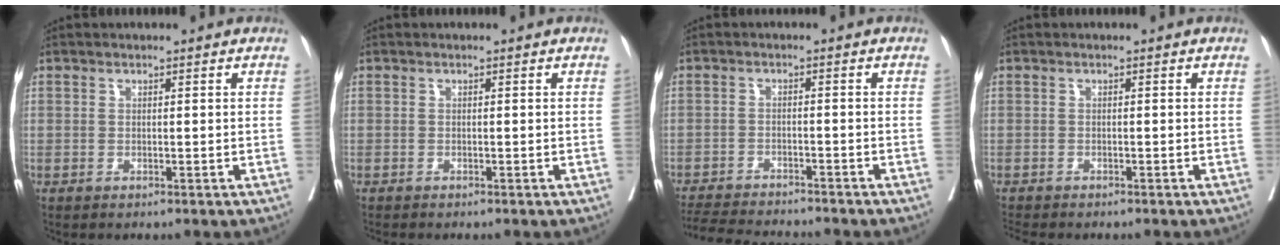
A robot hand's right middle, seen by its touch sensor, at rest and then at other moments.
{"total": 1.0, "force": [-0.9, -0.2, 0.4], "torque": [0.000, 0.001, -0.012]}
{"total": 11.5, "force": [-10.7, 0.7, 4.1], "torque": [-0.060, -0.014, -0.156]}
{"total": 3.4, "force": [-3.2, 0.3, 1.3], "torque": [-0.017, -0.009, -0.047]}